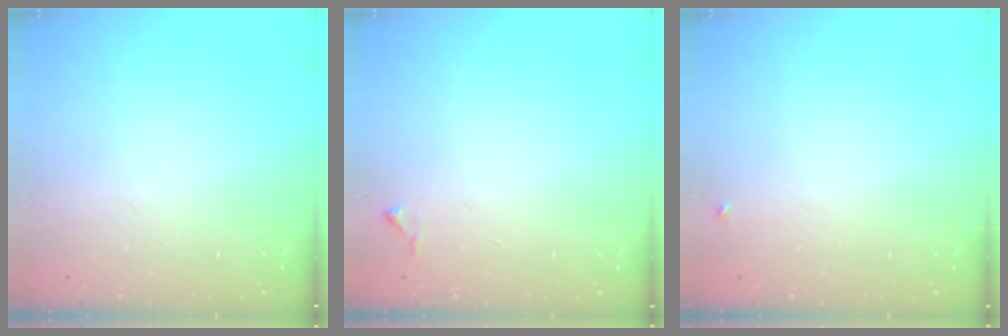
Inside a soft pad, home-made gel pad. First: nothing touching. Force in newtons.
{"total": 4.4, "press": 4.4, "slide": 0.7}
{"total": 3.5, "press": 3.4, "slide": 0.5}